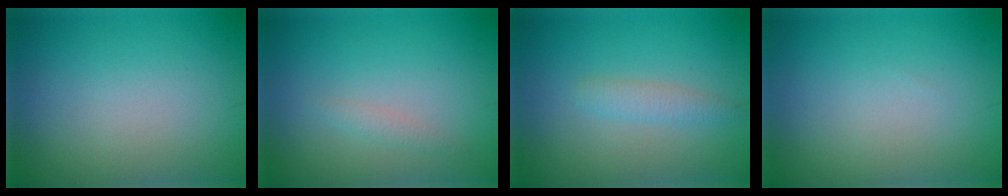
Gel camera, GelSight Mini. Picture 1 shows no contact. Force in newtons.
{"total": 0.9, "press": 0.9, "slide": 0.1}
{"total": 1.6, "press": 1.6, "slide": 0.1}
{"total": 0.0}